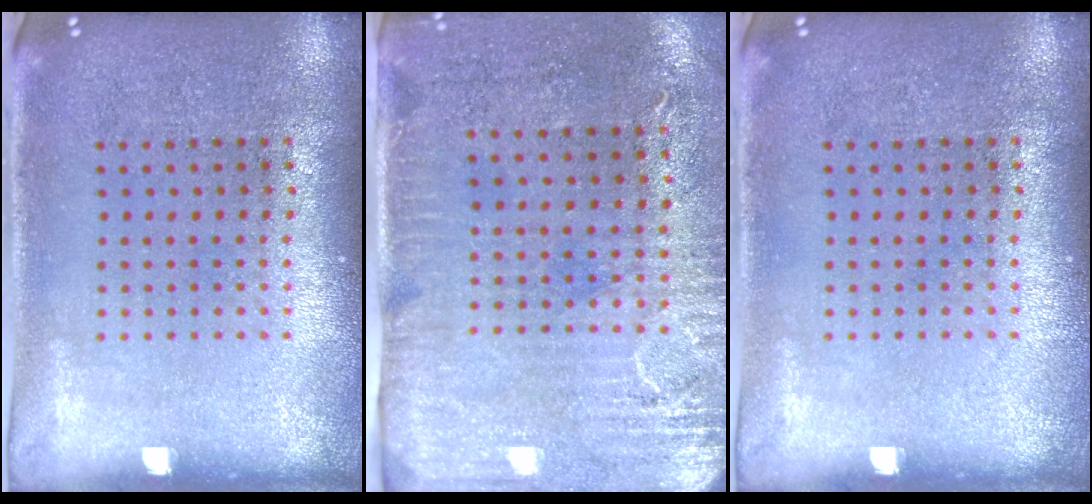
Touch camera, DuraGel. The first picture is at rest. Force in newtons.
{"total": 3.0, "press": 2.5, "slide": 1.7}
{"total": 0.0}